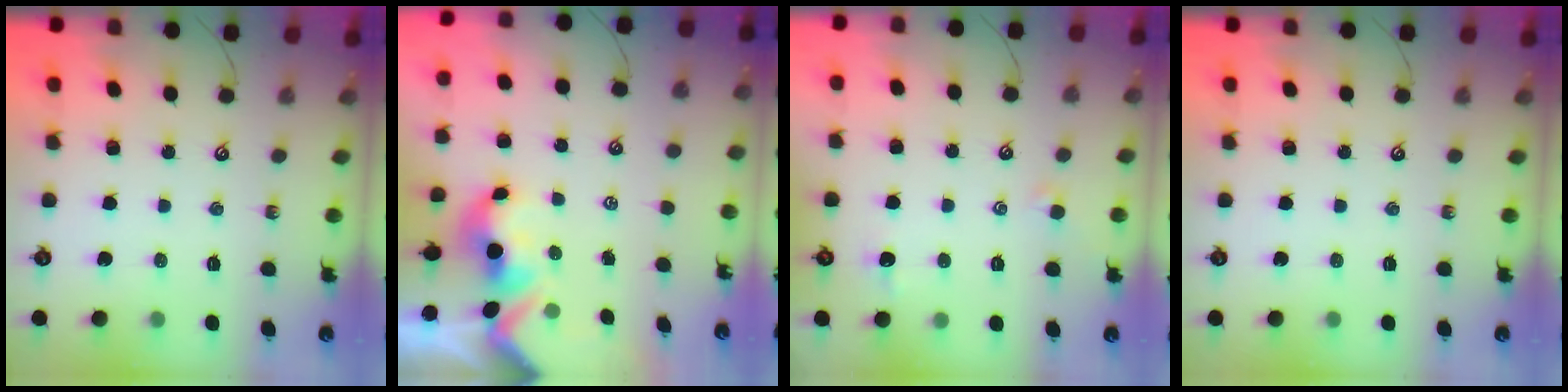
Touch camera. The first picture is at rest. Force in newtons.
{"total": 2.0, "press": 1.9, "slide": 0.7}
{"total": 0.6, "press": 0.4, "slide": 0.4}
{"total": 0.0}